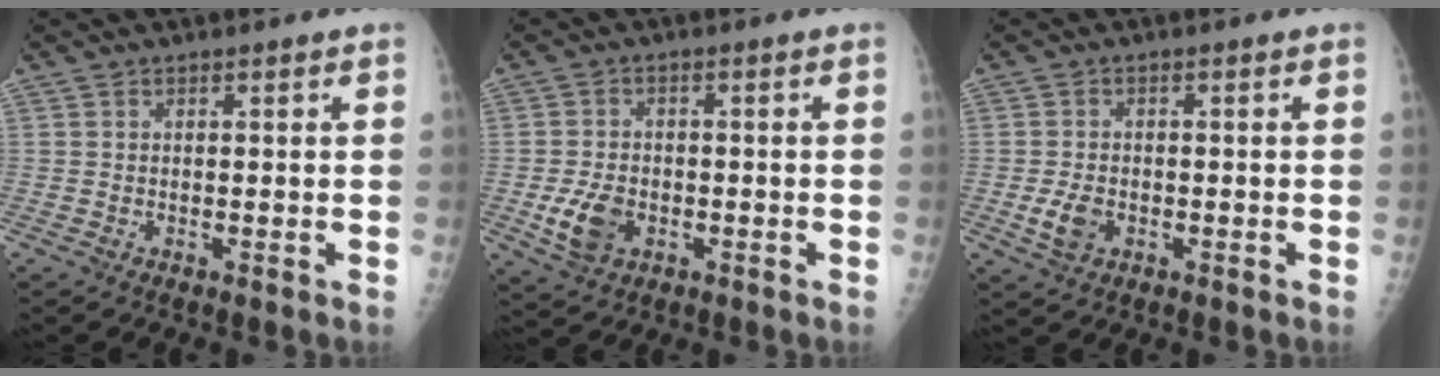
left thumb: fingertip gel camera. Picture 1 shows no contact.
{"total": 6.2, "force": [-1.8, 4.4, 4.0], "torque": [-0.066, 0.003, -0.029]}
{"total": 3.9, "force": [-1.1, 2.7, 2.5], "torque": [-0.045, 0.001, -0.018]}